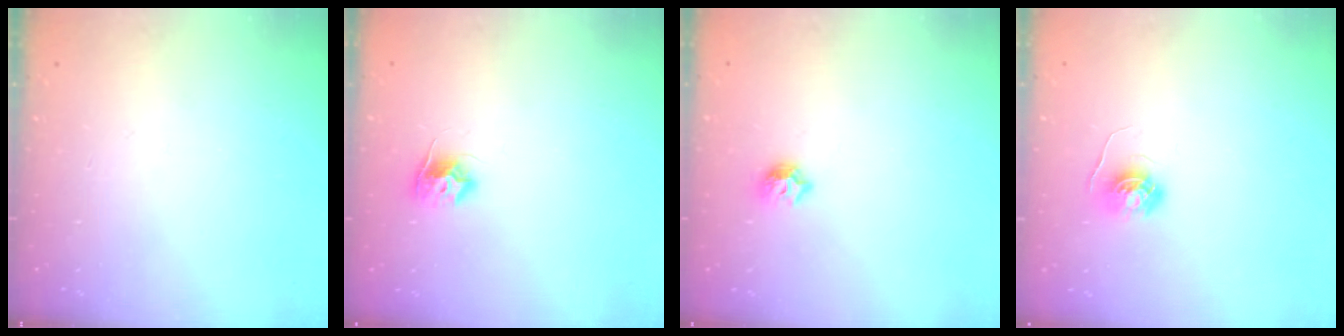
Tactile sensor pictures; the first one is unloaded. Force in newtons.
{"total": 8.3, "press": 8.2, "slide": 0.6}
{"total": 5.6, "press": 5.5, "slide": 0.9}
{"total": 4.6, "press": 4.6, "slide": 0.4}